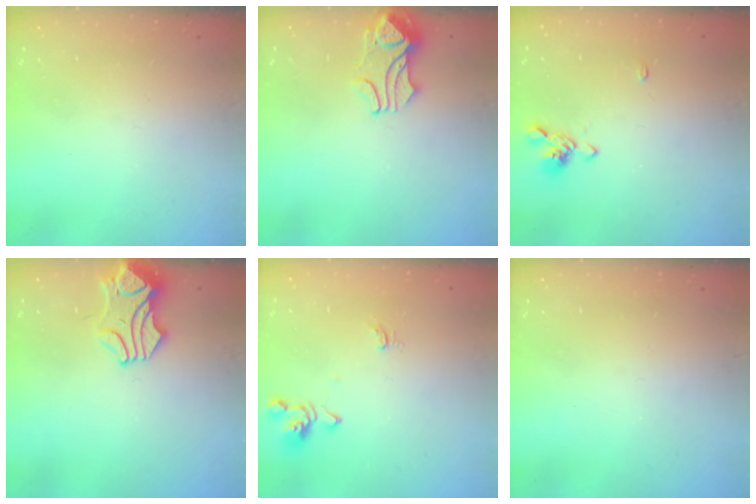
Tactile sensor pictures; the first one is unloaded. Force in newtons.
{"total": 2.2, "press": 2.1, "slide": 0.5}
{"total": 1.1, "press": 0.7, "slide": 0.9}
{"total": 1.1, "press": 0.6, "slide": 0.9}
{"total": 1.3, "press": 1.3, "slide": 0.5}
{"total": 0.0}